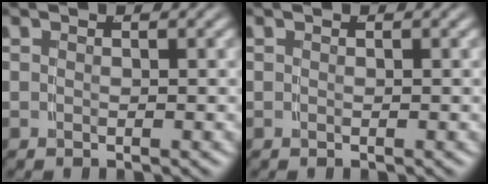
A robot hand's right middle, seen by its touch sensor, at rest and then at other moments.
{"total": 0.0}